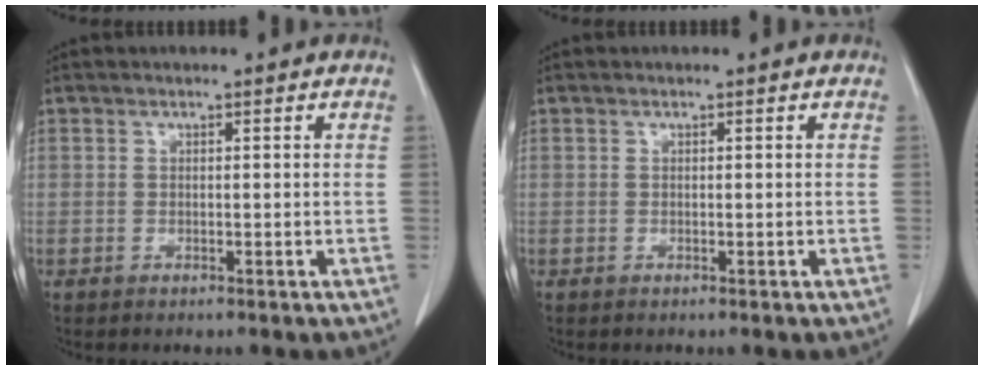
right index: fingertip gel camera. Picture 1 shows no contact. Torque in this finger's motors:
{"motor_torque": [-0.02, 0.01, 0.00, 0.00]}